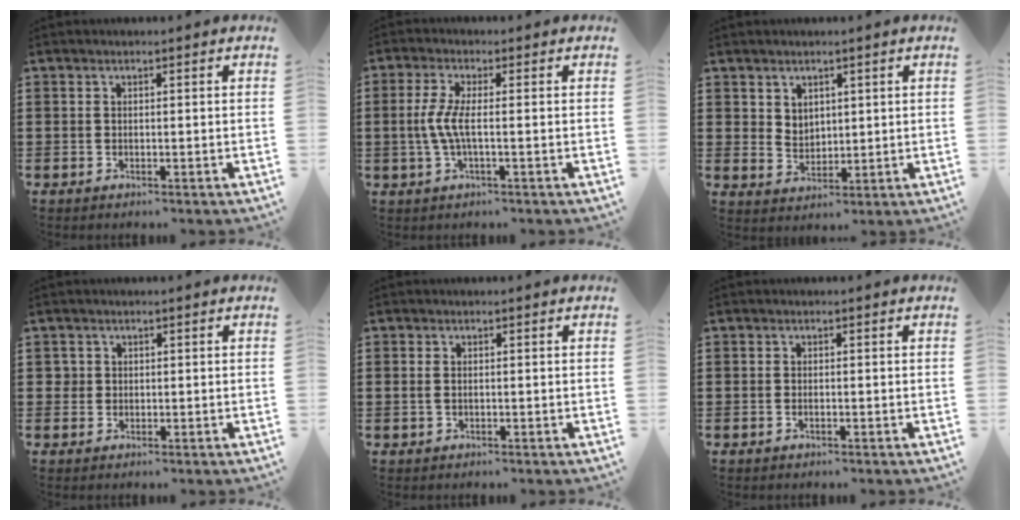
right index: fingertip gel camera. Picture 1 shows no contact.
{"total": 4.6, "force": [-0.5, 0.8, 4.5], "torque": [-0.112, -0.011, -0.020]}
{"total": 3.4, "force": [2.3, 2.4, 0.4], "torque": [-0.010, 0.004, 0.043]}
{"total": 1.5, "force": [0.3, 1.4, 0.3], "torque": [-0.011, 0.007, 0.006]}
{"total": 1.2, "force": [0.0, 0.7, 1.0], "torque": [-0.029, 0.002, -0.004]}
{"total": 0.5, "force": [-0.3, 0.1, 0.4], "torque": [-0.010, -0.004, -0.004]}